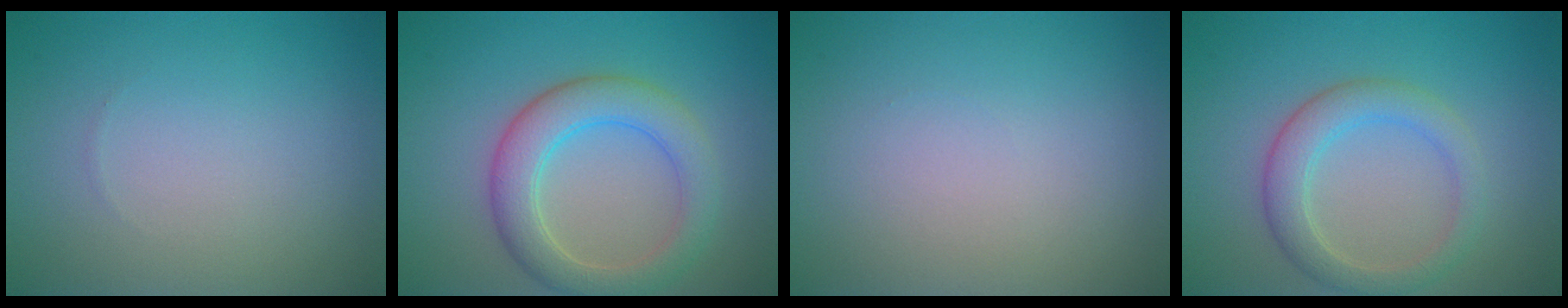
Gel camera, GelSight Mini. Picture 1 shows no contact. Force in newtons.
{"total": 5.0, "press": 5.0, "slide": 0.1}
{"total": 0.0}
{"total": 3.5, "press": 3.5, "slide": 0.1}